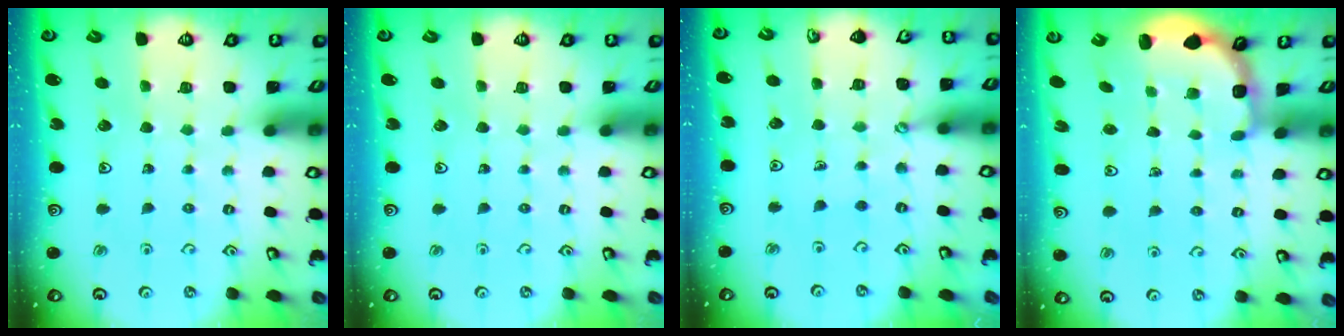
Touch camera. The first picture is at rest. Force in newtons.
{"total": 0.0}
{"total": 1.6, "press": 1.6, "slide": 0.1}
{"total": 2.9, "press": 2.5, "slide": 1.4}